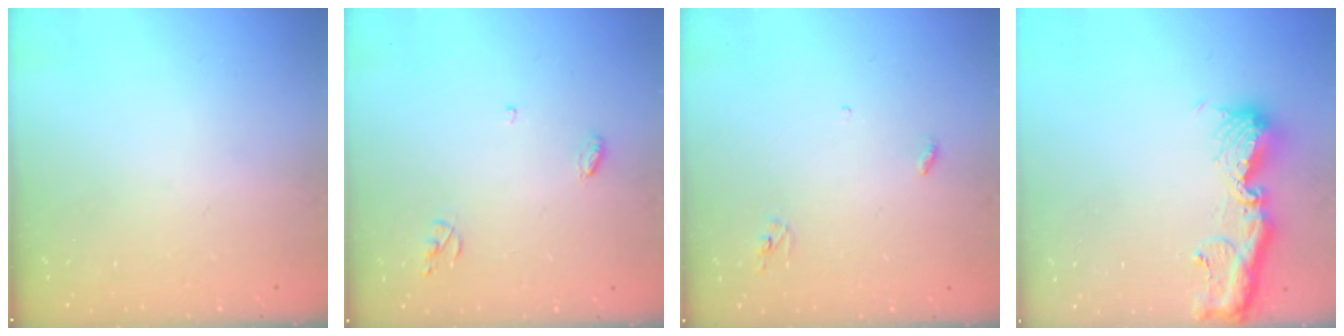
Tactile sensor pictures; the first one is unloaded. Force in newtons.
{"total": 4.7, "press": 4.7, "slide": 0.1}
{"total": 3.0, "press": 2.9, "slide": 0.2}
{"total": 14.1, "press": 14.0, "slide": 1.5}